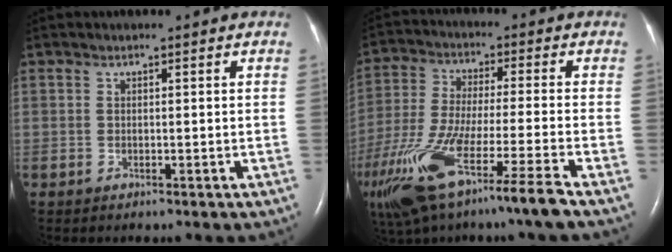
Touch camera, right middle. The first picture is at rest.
{"total": 17.1, "force": [-10.9, 0.0, 13.2], "torque": [-0.273, -0.058, -0.203]}